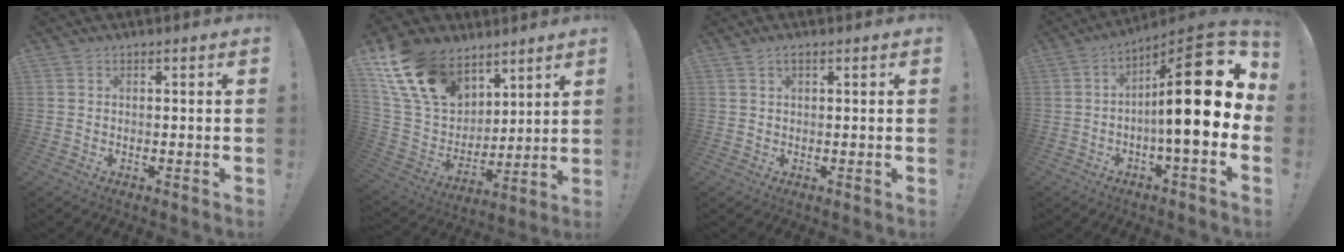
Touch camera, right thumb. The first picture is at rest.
{"total": 19.1, "force": [11.4, 12.8, 8.5], "torque": [-0.172, -0.060, 0.229]}
{"total": 1.9, "force": [1.1, 0.9, 1.3], "torque": [-0.018, 0.000, 0.018]}
{"total": 22.6, "force": [2.2, 5.1, 21.9], "torque": [-0.331, -0.012, 0.031]}